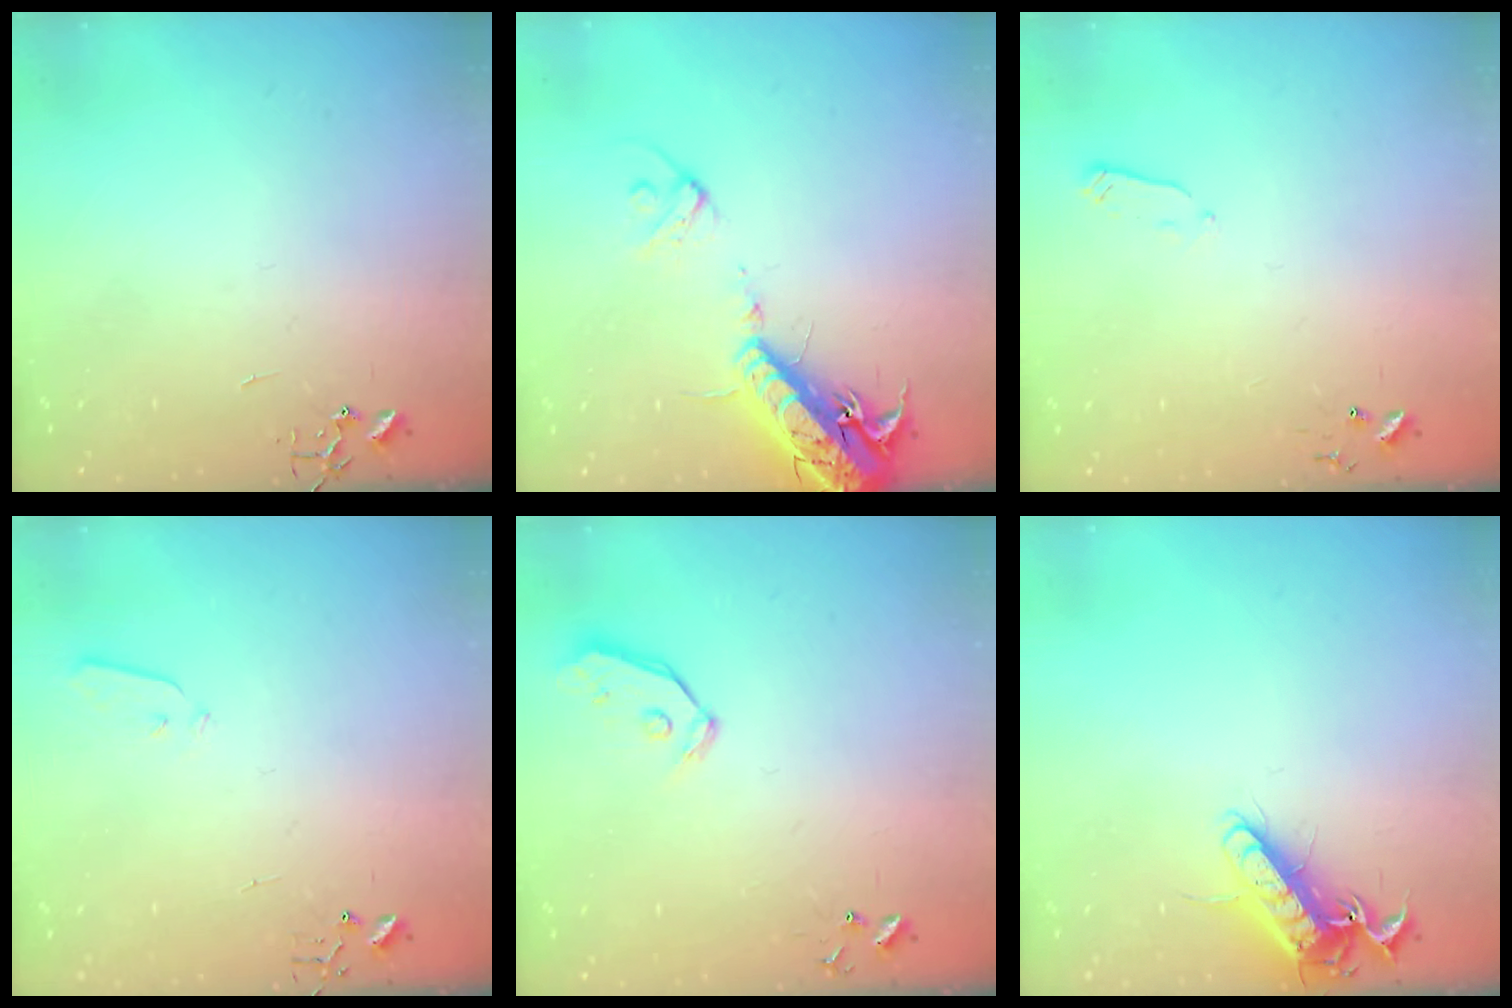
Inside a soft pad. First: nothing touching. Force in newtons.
{"total": 17.8, "press": 17.4, "slide": 3.8}
{"total": 3.5, "press": 3.4, "slide": 1.0}
{"total": 3.0, "press": 2.9, "slide": 0.7}
{"total": 4.8, "press": 4.8, "slide": 0.5}
{"total": 13.3, "press": 13.2, "slide": 1.1}